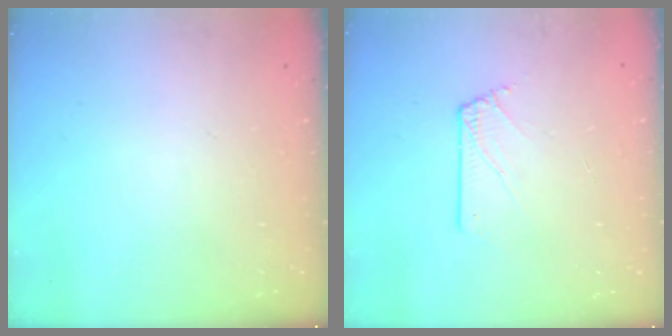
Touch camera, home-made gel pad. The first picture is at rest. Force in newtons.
{"total": 2.3, "press": 2.3, "slide": 0.3}